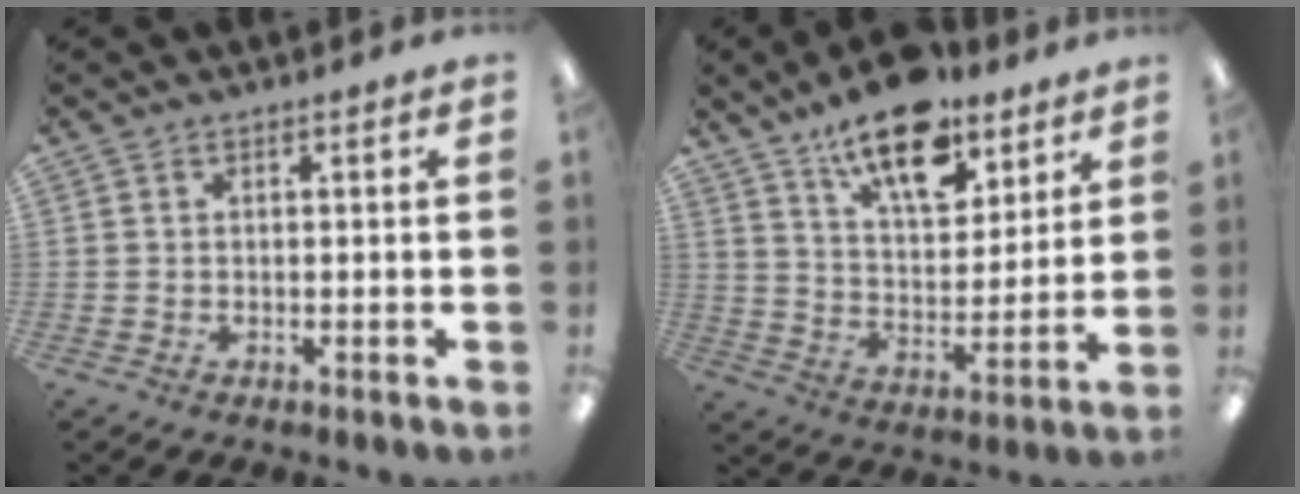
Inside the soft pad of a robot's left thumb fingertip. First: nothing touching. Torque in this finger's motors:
{"motor_torque": [0.46, 0.48, 1.43, -1.34, 0.36]}